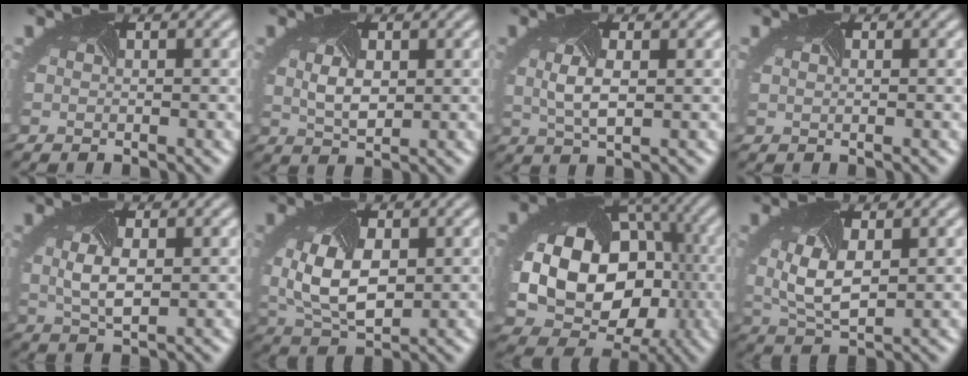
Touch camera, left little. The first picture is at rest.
{"total": 2.8, "force": [0.4, 1.7, 2.3], "torque": [-0.053, -0.008, 0.012]}
{"total": 3.2, "force": [0.3, 1.3, 2.9], "torque": [-0.070, -0.004, 0.006]}
{"total": 1.3, "force": [0.4, 0.8, 0.9], "torque": [-0.008, 0.001, 0.001]}
{"total": 3.4, "force": [0.3, 1.5, 3.0], "torque": [-0.073, -0.005, 0.009]}
{"total": 7.3, "force": [0.1, 4.4, 5.9], "torque": [-0.135, -0.008, 0.006]}
{"total": 18.2, "force": [-0.8, 14.6, 10.8], "torque": [-0.178, -0.034, -0.012]}
{"total": 5.6, "force": [0.5, 2.9, 4.8], "torque": [-0.108, -0.003, 0.012]}